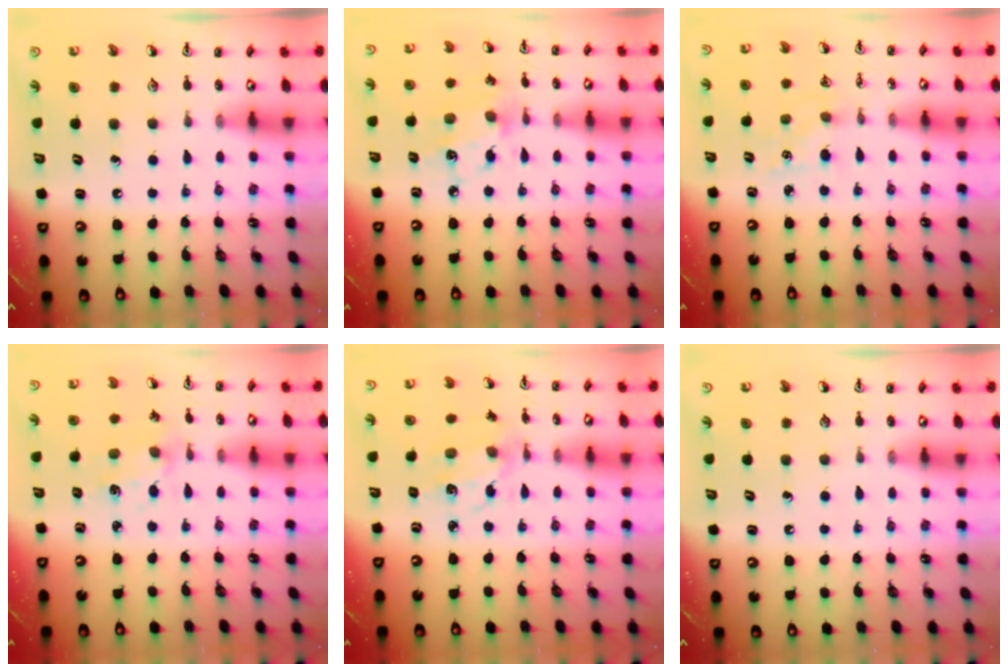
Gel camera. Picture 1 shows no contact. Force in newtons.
{"total": 9.1, "press": 9.1, "slide": 0.6}
{"total": 2.8, "press": 2.8, "slide": 0.3}
{"total": 1.8, "press": 1.8, "slide": 0.3}
{"total": 4.0, "press": 3.8, "slide": 1.3}
{"total": 0.0}